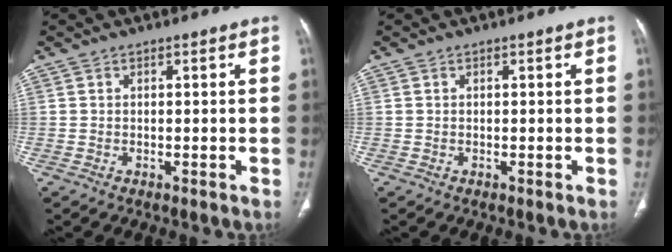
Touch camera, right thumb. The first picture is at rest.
{"total": 0.0}